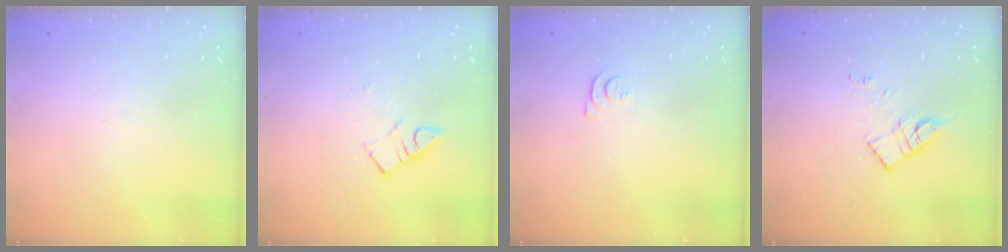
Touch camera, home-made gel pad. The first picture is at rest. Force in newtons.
{"total": 2.8, "press": 2.7, "slide": 0.3}
{"total": 4.3, "press": 4.3, "slide": 0.6}
{"total": 10.4, "press": 10.4, "slide": 0.6}